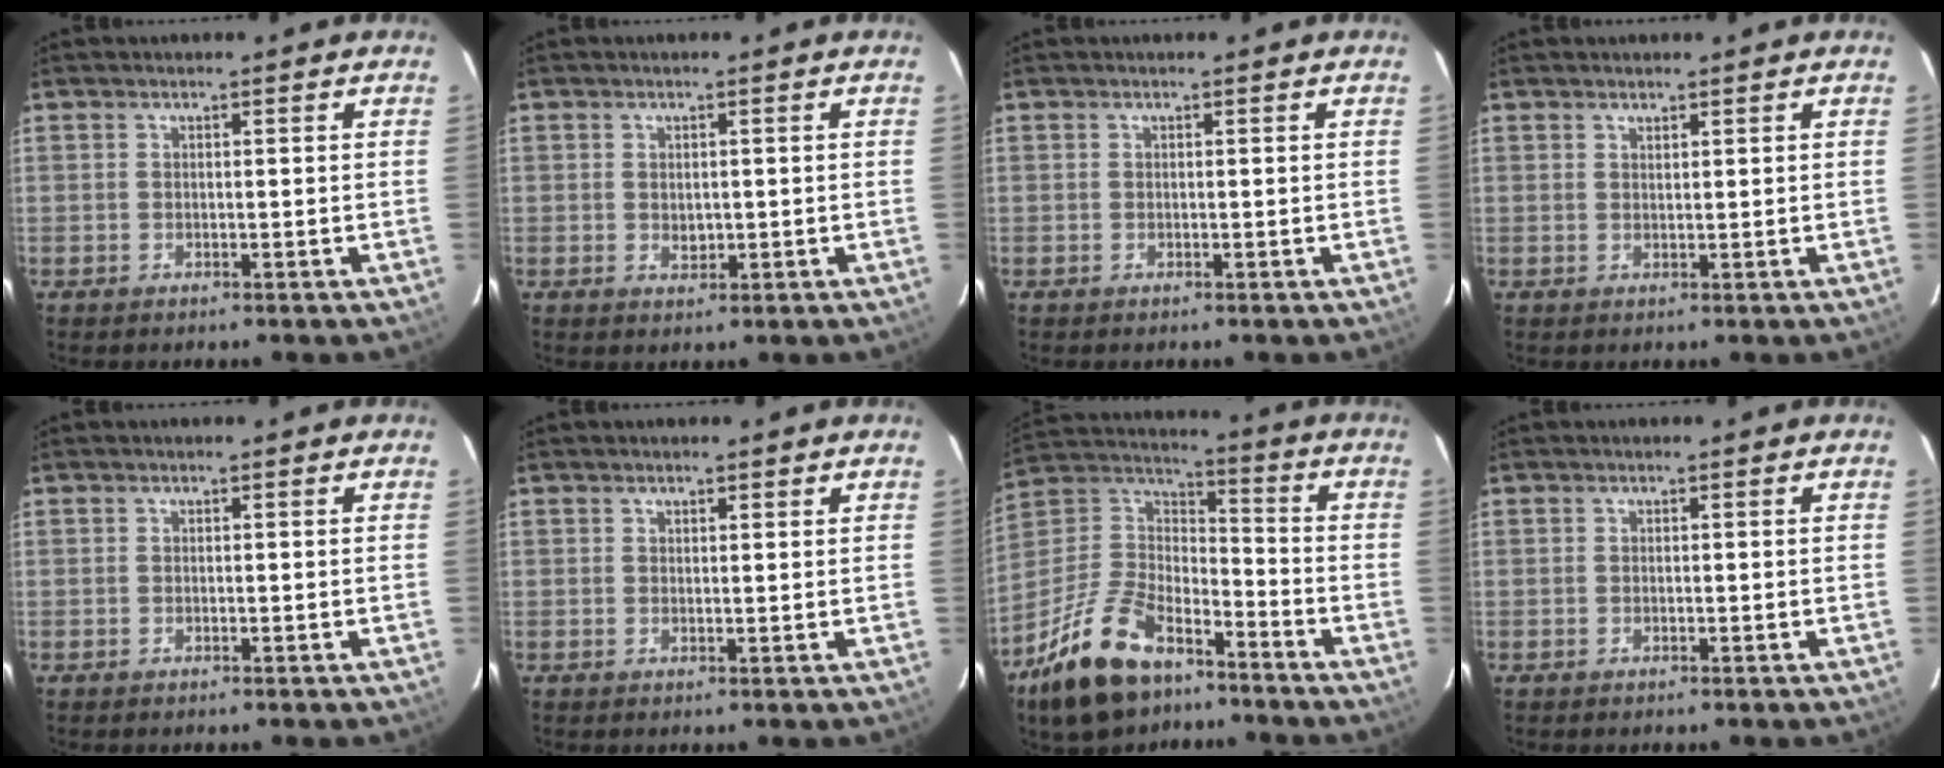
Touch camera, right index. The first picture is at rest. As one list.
[{"total": 2.0, "force": [-0.1, 1.6, 1.2], "torque": [-0.018, 0.000, 0.002]}, {"total": 0.0}, {"total": 0.8, "force": [0.8, 0.2, 0.2], "torque": [-0.005, 0.001, 0.014]}, {"total": 0.0}, {"total": 1.3, "force": [1.0, 0.5, 0.6], "torque": [-0.009, 0.004, 0.015]}, {"total": 21.4, "force": [-14.0, 10.6, 12.2], "torque": [-0.260, 0.003, -0.243]}, {"total": 0.0}]